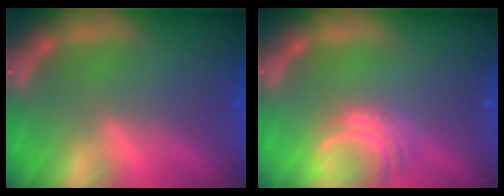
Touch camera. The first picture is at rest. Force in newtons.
{"total": 3.4}